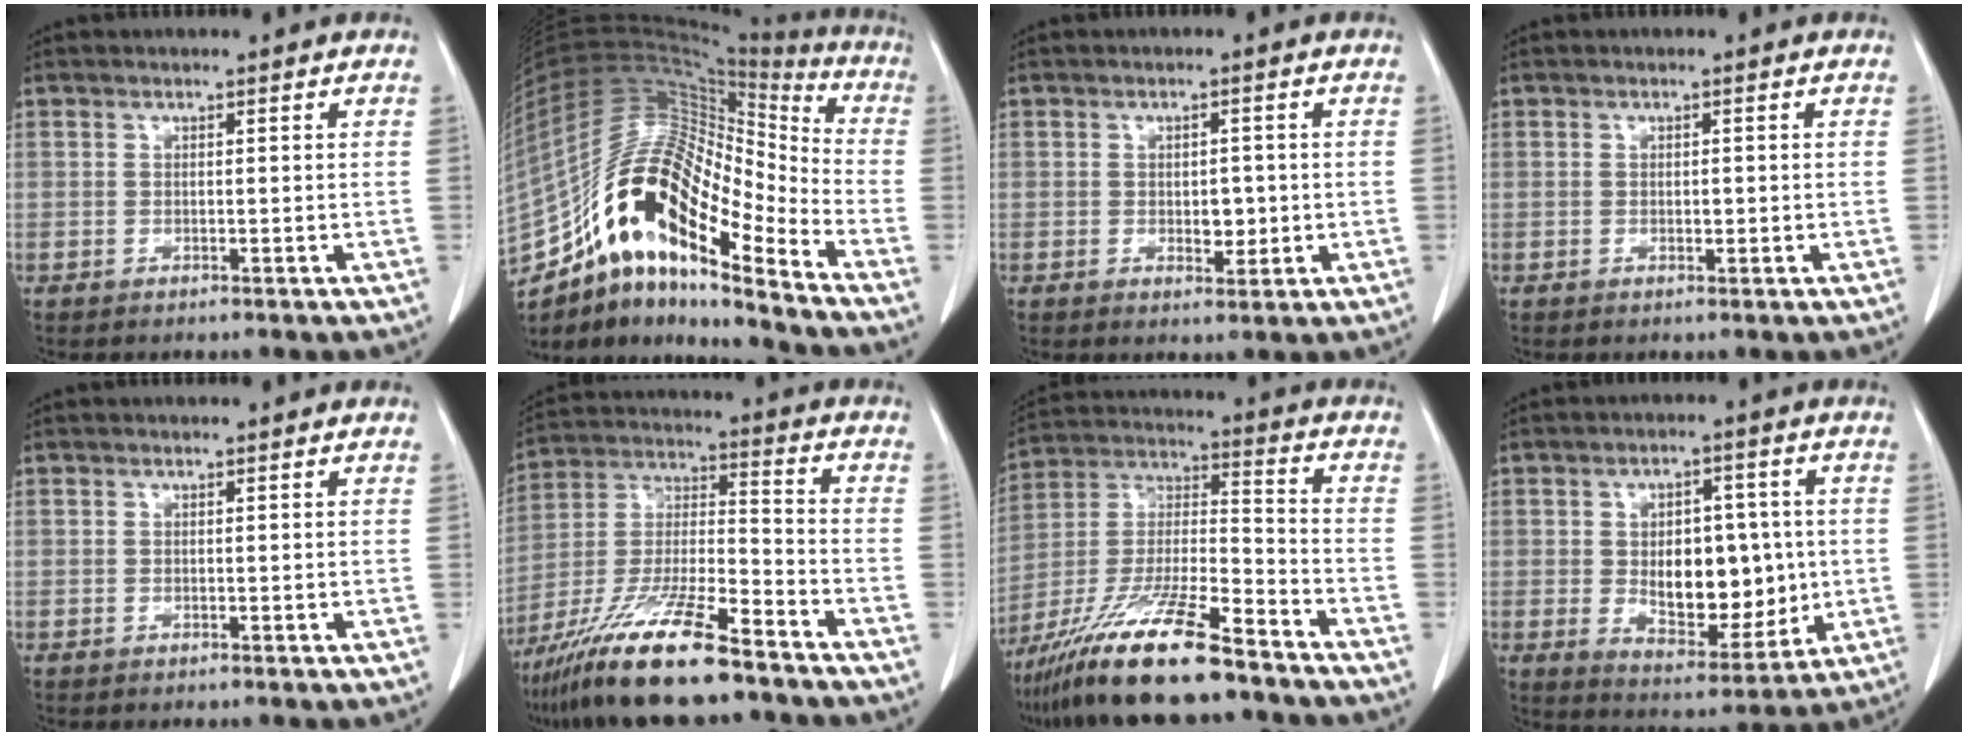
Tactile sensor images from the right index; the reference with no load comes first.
{"total": 23.5, "force": [-14.8, 6.4, 17.1], "torque": [-0.348, 0.030, -0.260]}
{"total": 3.2, "force": [-0.3, 1.9, 2.6], "torque": [-0.032, 0.002, 0.004]}
{"total": 1.1, "force": [0.0, 0.6, 0.9], "torque": [-0.011, 0.001, 0.003]}
{"total": 0.0}
{"total": 17.9, "force": [-13.1, 2.0, 12.0], "torque": [-0.260, -0.030, -0.243]}
{"total": 19.1, "force": [-14.3, 2.0, 12.5], "torque": [-0.273, -0.030, -0.262]}
{"total": 12.8, "force": [-0.1, 7.0, 10.7], "torque": [-0.162, 0.007, 0.016]}